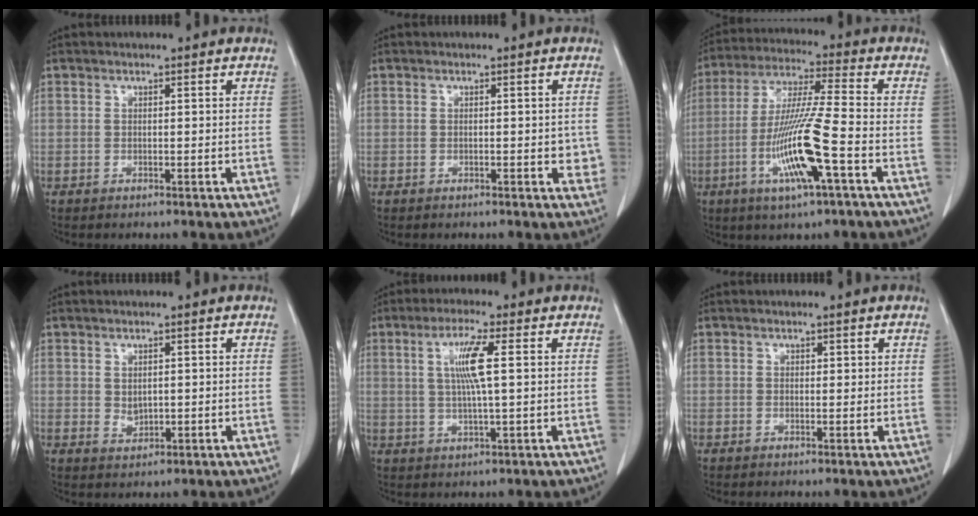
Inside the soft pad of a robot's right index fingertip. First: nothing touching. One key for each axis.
{"total": 2.1, "fx": -0.4, "fy": 1.0, "fz": 1.8, "tx": -0.010, "ty": 0.003, "tz": -0.001}
{"total": 13.5, "fx": -4.5, "fy": -0.1, "fz": 12.7, "tx": -0.257, "ty": -0.012, "tz": -0.086}
{"total": 1.8, "fx": 0.4, "fy": 1.3, "fz": 1.2, "tx": -0.020, "ty": -0.004, "tz": 0.016}
{"total": 6.4, "fx": 1.4, "fy": 0.0, "fz": 6.3, "tx": -0.120, "ty": 0.001, "tz": 0.028}
{"total": 0.5, "fx": 0.3, "fy": 0.4, "fz": 0.2, "tx": 0.008, "ty": 0.000, "tz": 0.001}